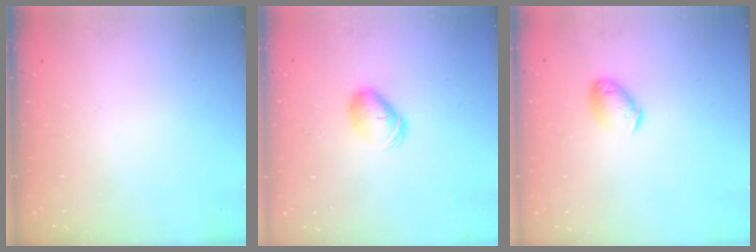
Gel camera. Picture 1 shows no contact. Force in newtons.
{"total": 7.5, "press": 7.4, "slide": 0.7}
{"total": 8.3, "press": 8.2, "slide": 1.2}